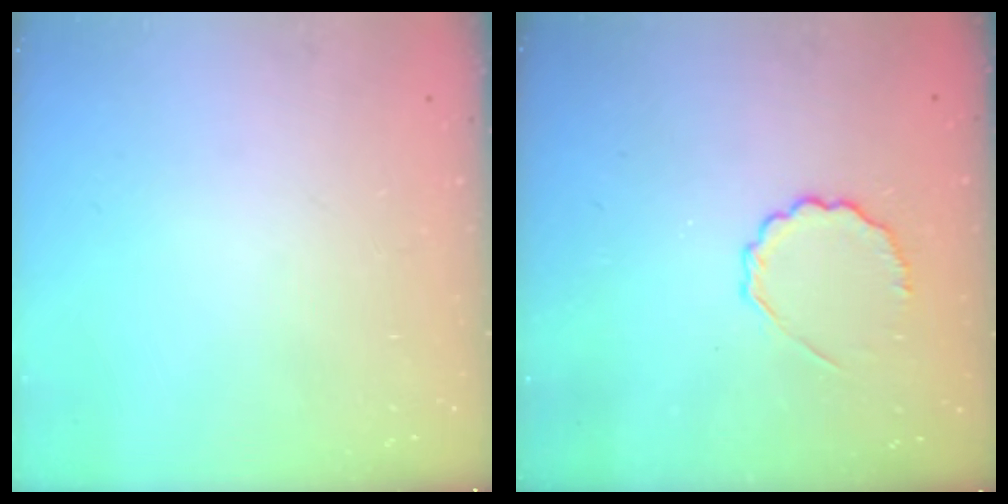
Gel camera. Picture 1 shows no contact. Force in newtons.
{"total": 5.1, "press": 4.8, "slide": 1.8}